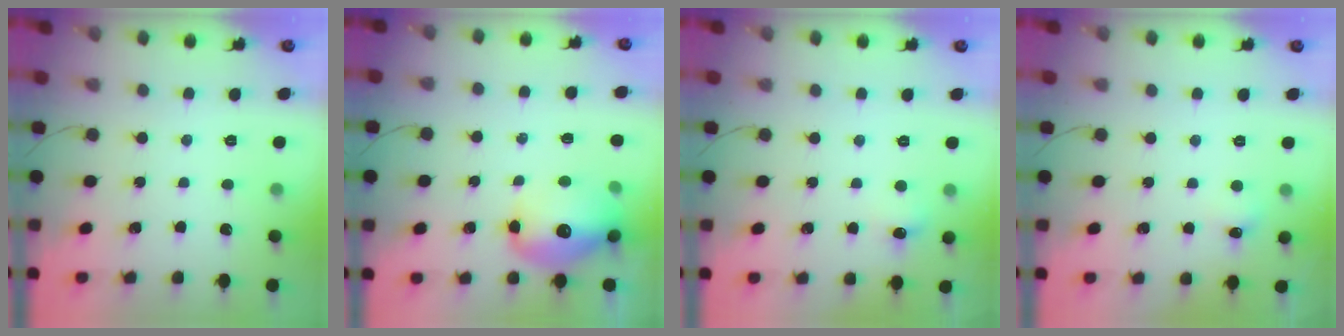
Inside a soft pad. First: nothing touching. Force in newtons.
{"total": 14.6, "press": 14.2, "slide": 3.4}
{"total": 5.3, "press": 5.2, "slide": 1.2}
{"total": 5.2, "press": 5.0, "slide": 1.4}